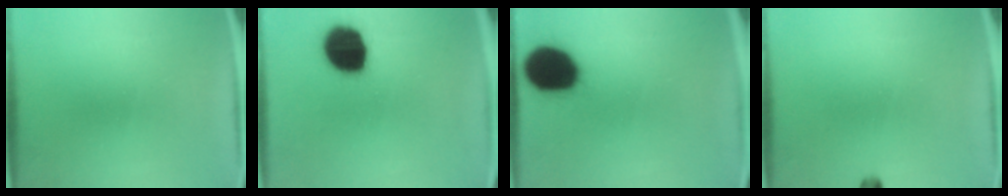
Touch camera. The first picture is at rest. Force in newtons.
{"total": 16.8}
{"total": 19.2}
{"total": 2.0}